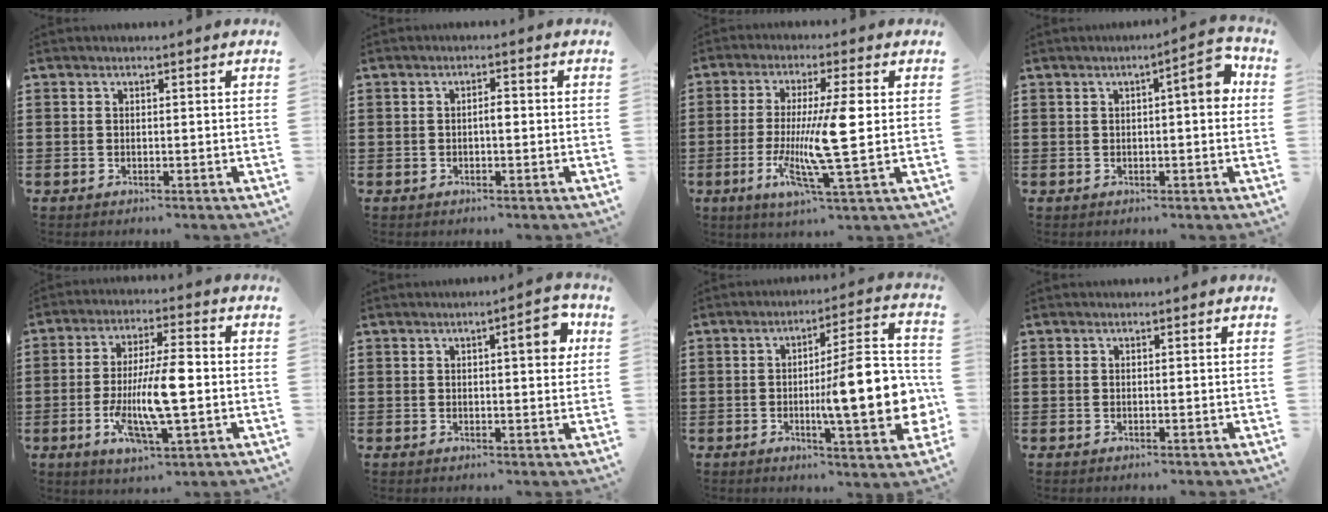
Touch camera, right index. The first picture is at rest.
{"total": 1.2, "force": [-0.1, 0.4, 1.1], "torque": [-0.021, 0.000, -0.003]}
{"total": 10.8, "force": [-0.7, 0.5, 10.8], "torque": [-0.216, -0.018, -0.022]}
{"total": 5.4, "force": [0.7, 1.2, 5.3], "torque": [-0.075, -0.001, 0.004]}
{"total": 11.2, "force": [-1.9, 3.2, 10.6], "torque": [-0.204, -0.010, -0.039]}
{"total": 4.9, "force": [1.4, 1.2, 4.5], "torque": [-0.058, -0.004, 0.014]}
{"total": 14.4, "force": [-1.8, 3.0, 14.0], "torque": [-0.187, -0.017, -0.037]}
{"total": 0.0}